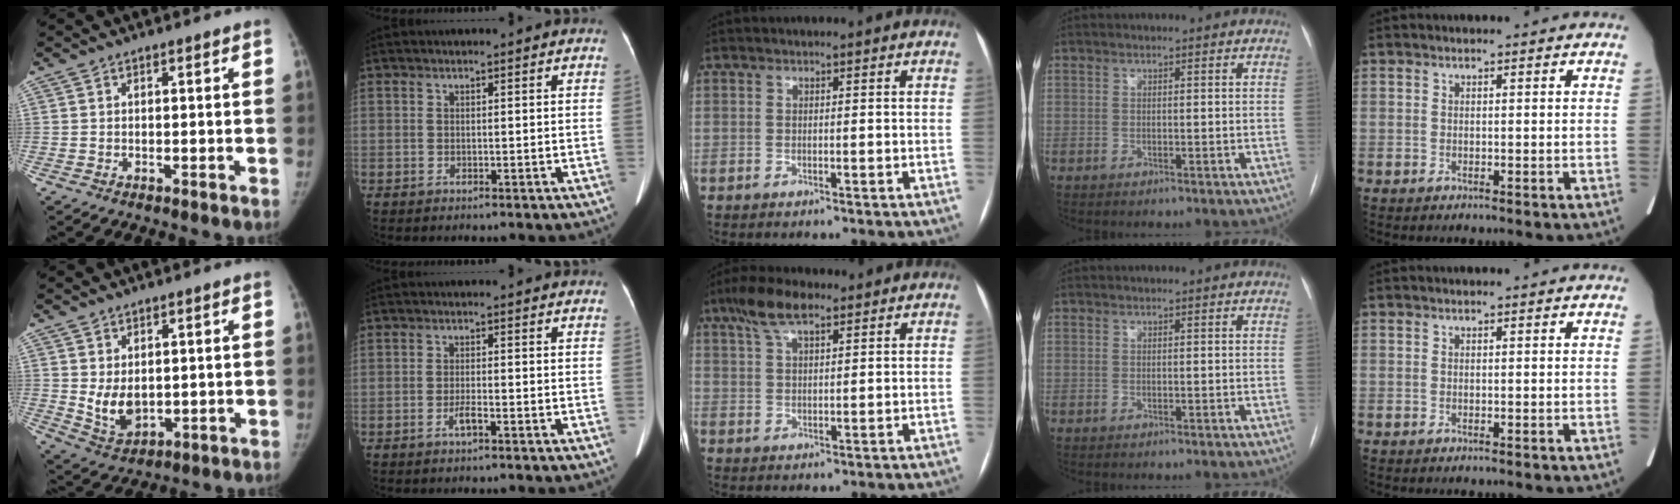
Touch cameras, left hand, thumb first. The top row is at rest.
{"thumb": {"total": 6.4, "force": [0.7, 4.4, 4.6], "torque": [-0.065, -0.019, 0.032]}, "index": {"total": 1.8, "force": [-1.1, 0.1, 1.4], "torque": [-0.028, 0.000, -0.023]}, "middle": {"total": 6.8, "force": [4.5, 2.1, 4.7], "torque": [-0.099, 0.023, 0.084]}}